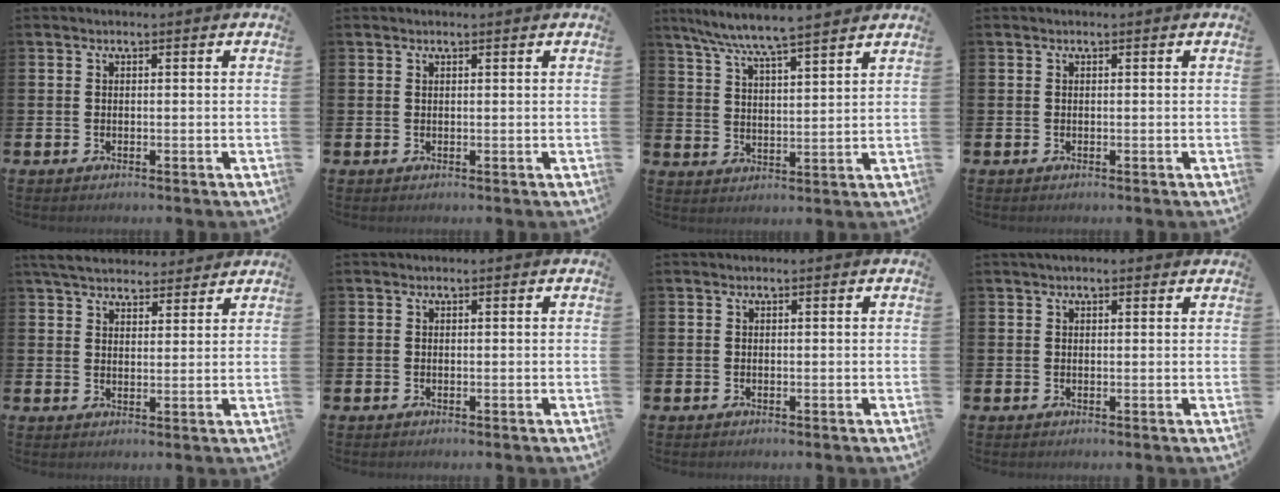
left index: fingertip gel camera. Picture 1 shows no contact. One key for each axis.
{"total": 0.5, "fx": 0.5, "fy": 0.0, "fz": 0.2, "tx": -0.001, "ty": 0.000, "tz": 0.009}
{"total": 7.1, "fx": 6.7, "fy": -0.2, "fz": 2.2, "tx": -0.071, "ty": -0.033, "tz": 0.119}
{"total": 0.0}
{"total": 5.3, "fx": 5.0, "fy": 1.4, "fz": 1.2, "tx": -0.036, "ty": -0.019, "tz": 0.091}
{"total": 0.0}
{"total": 0.0}
{"total": 0.9, "fx": 0.7, "fy": 0.4, "fz": 0.5, "tx": -0.002, "ty": 0.003, "tz": 0.009}